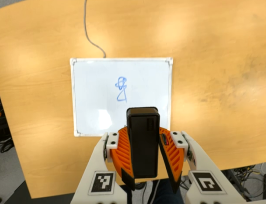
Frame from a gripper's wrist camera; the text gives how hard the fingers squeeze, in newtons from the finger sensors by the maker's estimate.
{"total": 8.6, "left": 8.8, "right": 8.4}